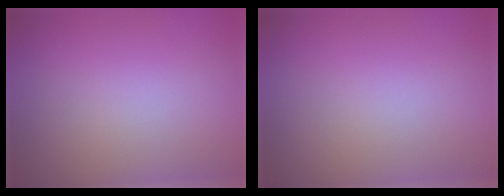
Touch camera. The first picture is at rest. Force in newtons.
{"total": 0.0}